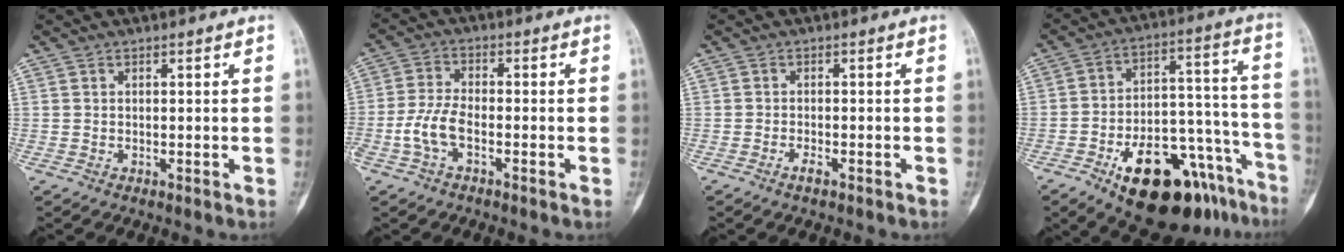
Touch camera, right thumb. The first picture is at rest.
{"total": 6.3, "force": [-2.4, 3.3, 4.8], "torque": [-0.106, 0.018, -0.054]}
{"total": 1.6, "force": [-1.1, 0.6, 0.9], "torque": [-0.015, 0.005, -0.021]}
{"total": 24.7, "force": [-14.5, 11.4, 16.5], "torque": [-0.164, 0.102, -0.214]}